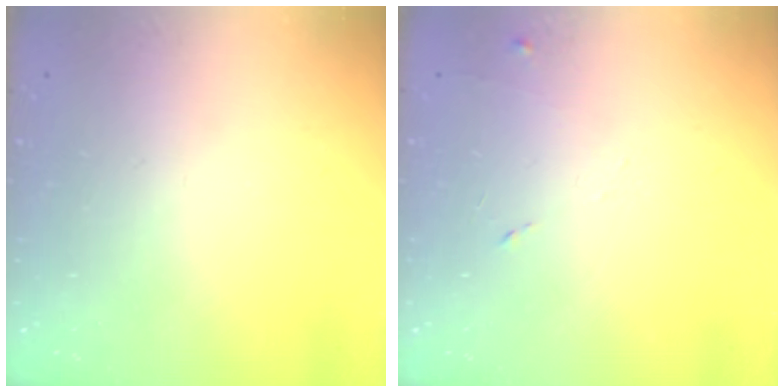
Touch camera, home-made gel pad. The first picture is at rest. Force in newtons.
{"total": 6.1, "press": 6.1, "slide": 0.6}